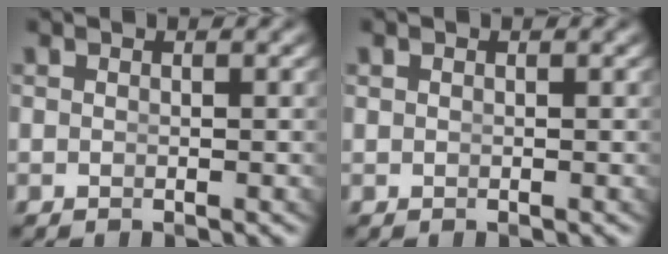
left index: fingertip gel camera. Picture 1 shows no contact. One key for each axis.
{"total": 0.0}